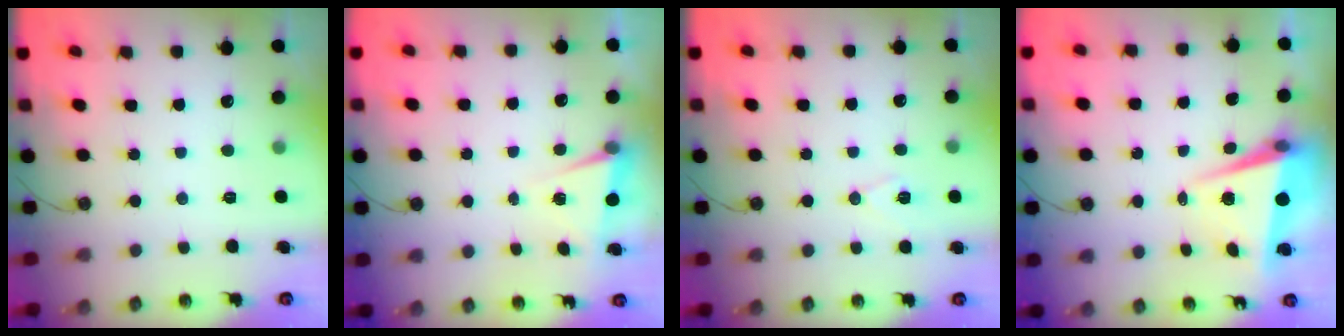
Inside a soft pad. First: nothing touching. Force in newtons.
{"total": 3.5, "press": 1.8, "slide": 3.0}
{"total": 7.3, "press": 6.4, "slide": 3.6}
{"total": 5.9, "press": 5.6, "slide": 2.0}